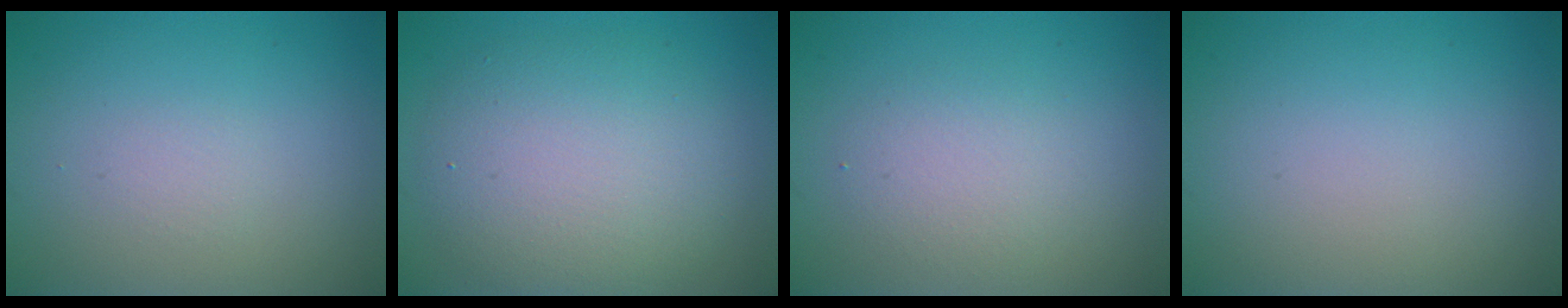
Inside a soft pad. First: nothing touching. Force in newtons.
{"total": 6.4, "press": 6.4, "slide": 0.5}
{"total": 2.5, "press": 2.5, "slide": 0.2}
{"total": 0.0}